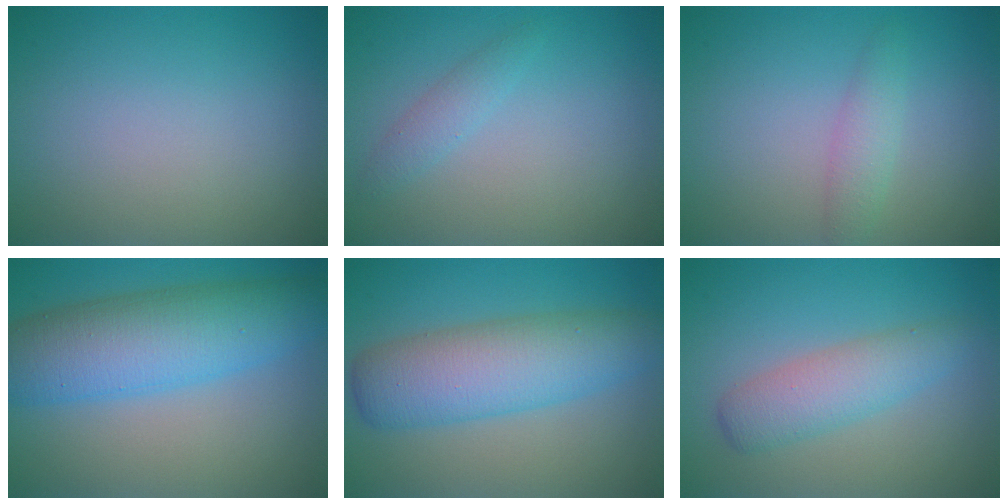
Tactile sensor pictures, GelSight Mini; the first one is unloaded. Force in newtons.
{"total": 1.5, "press": 1.5, "slide": 0.1}
{"total": 1.8, "press": 1.8, "slide": 0.1}
{"total": 8.6, "press": 8.6, "slide": 0.2}
{"total": 7.2, "press": 7.2, "slide": 0.1}
{"total": 3.6, "press": 3.6, "slide": 0.1}